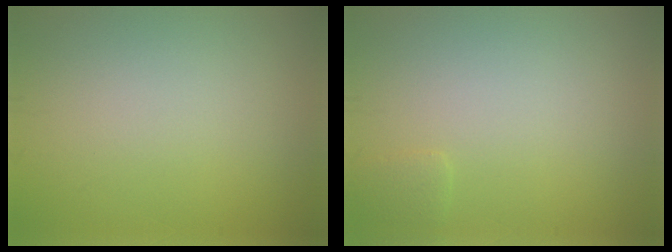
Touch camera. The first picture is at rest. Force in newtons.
{"total": 0.7, "press": 0.7, "slide": 0.1}